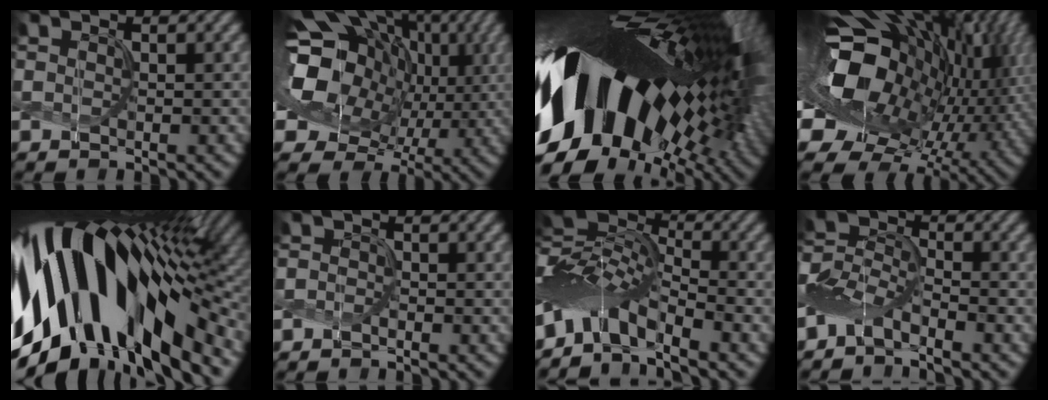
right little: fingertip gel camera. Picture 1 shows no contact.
{"total": 15.1, "force": [1.1, 11.3, 10.0], "torque": [-0.168, -0.008, 0.020]}
{"total": 19.6, "force": [-1.8, 10.1, 16.7], "torque": [-0.285, -0.023, -0.048]}
{"total": 18.7, "force": [0.0, 11.5, 14.8], "torque": [-0.269, -0.030, 0.014]}
{"total": 16.8, "force": [-1.4, 8.2, 14.6], "torque": [-0.265, -0.015, -0.027]}
{"total": 1.4, "force": [-1.2, -0.7, -0.2], "torque": [0.001, -0.003, -0.023]}
{"total": 7.1, "force": [-4.2, 2.3, 5.2], "torque": [-0.086, 0.015, -0.100]}
{"total": 3.9, "force": [-3.4, 0.6, 1.7], "torque": [-0.037, -0.002, -0.077]}